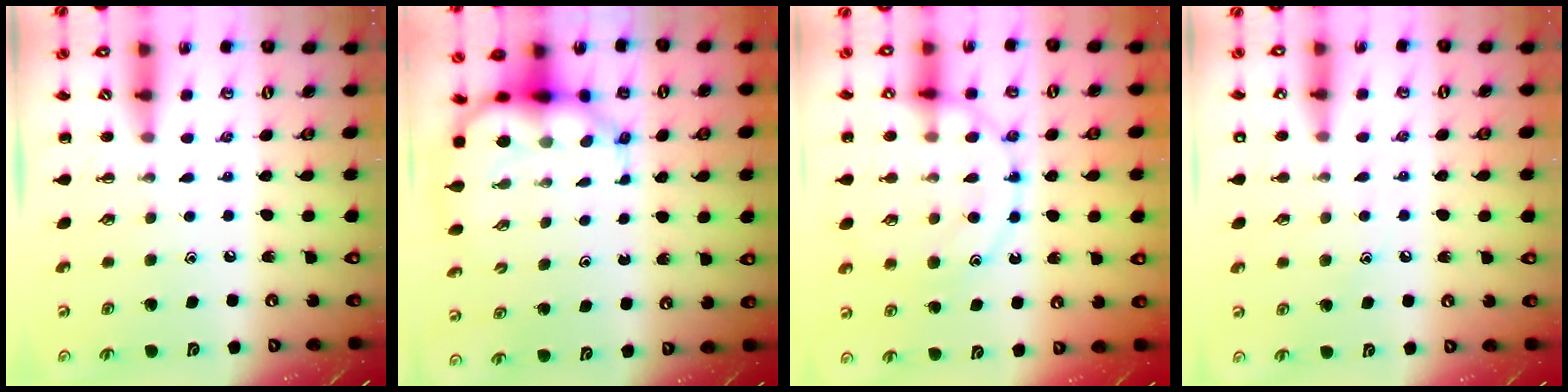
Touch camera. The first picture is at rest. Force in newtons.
{"total": 7.1, "press": 6.7, "slide": 2.3}
{"total": 15.1, "press": 15.0, "slide": 1.4}
{"total": 5.4, "press": 5.2, "slide": 1.4}